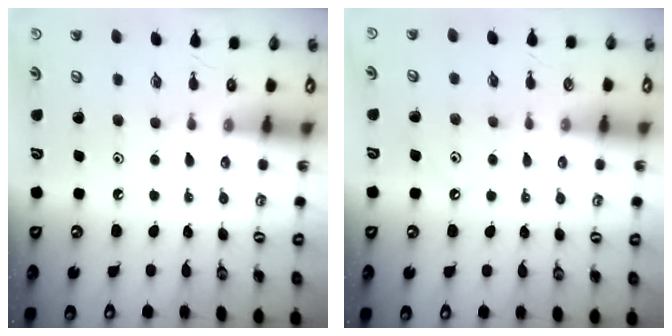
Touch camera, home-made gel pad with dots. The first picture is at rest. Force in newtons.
{"total": 3.0, "press": 3.0, "slide": 0.4}